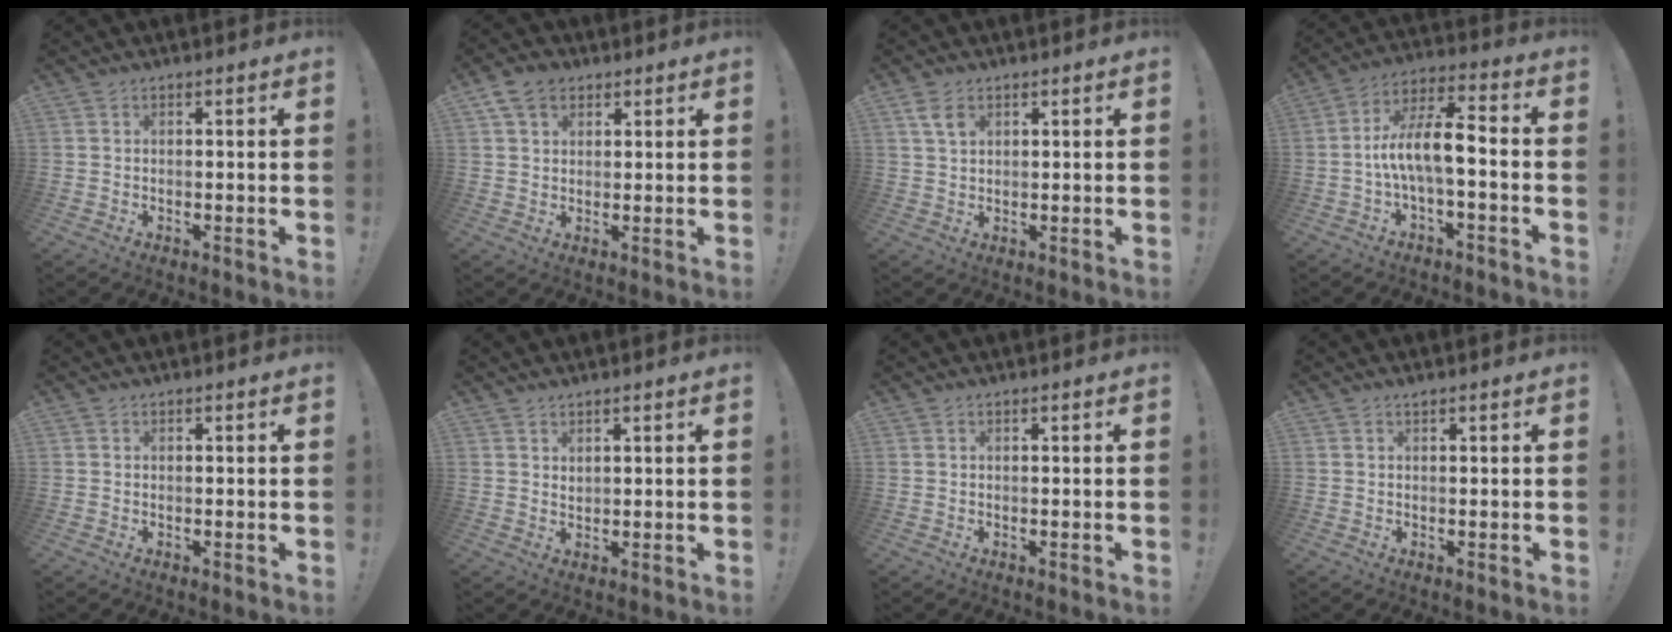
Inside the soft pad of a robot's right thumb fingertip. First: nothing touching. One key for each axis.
{"total": 6.8, "fx": 3.5, "fy": 4.9, "fz": 3.3, "tx": -0.064, "ty": 0.001, "tz": 0.070}
{"total": 4.2, "fx": 2.1, "fy": 2.4, "fz": 2.8, "tx": -0.043, "ty": -0.004, "tz": 0.038}
{"total": 12.0, "fx": -2.1, "fy": 3.7, "fz": 11.2, "tx": -0.205, "ty": 0.012, "tz": -0.035}
{"total": 0.0}
{"total": 1.7, "fx": 1.5, "fy": 0.5, "fz": 0.5, "tx": 0.003, "ty": -0.009, "tz": 0.026}
{"total": 0.0}
{"total": 0.7, "fx": 0.7, "fy": 0.0, "fz": 0.1, "tx": -0.005, "ty": 0.000, "tz": 0.014}